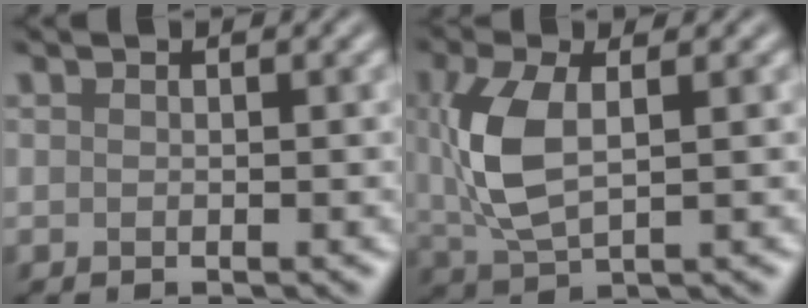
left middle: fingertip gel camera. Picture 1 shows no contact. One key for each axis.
{"total": 5.9, "fx": 0.9, "fy": 2.9, "fz": 5.1, "tx": -0.130, "ty": 0.001, "tz": 0.024}